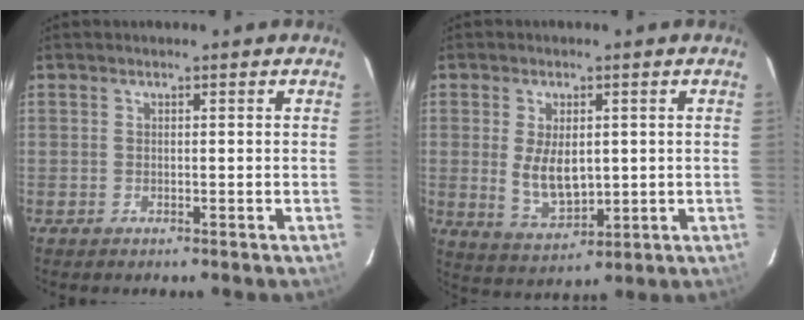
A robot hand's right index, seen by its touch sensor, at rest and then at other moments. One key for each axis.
{"total": 8.0, "fx": 0.5, "fy": 4.4, "fz": 6.6, "tx": -0.130, "ty": -0.008, "tz": 0.022}